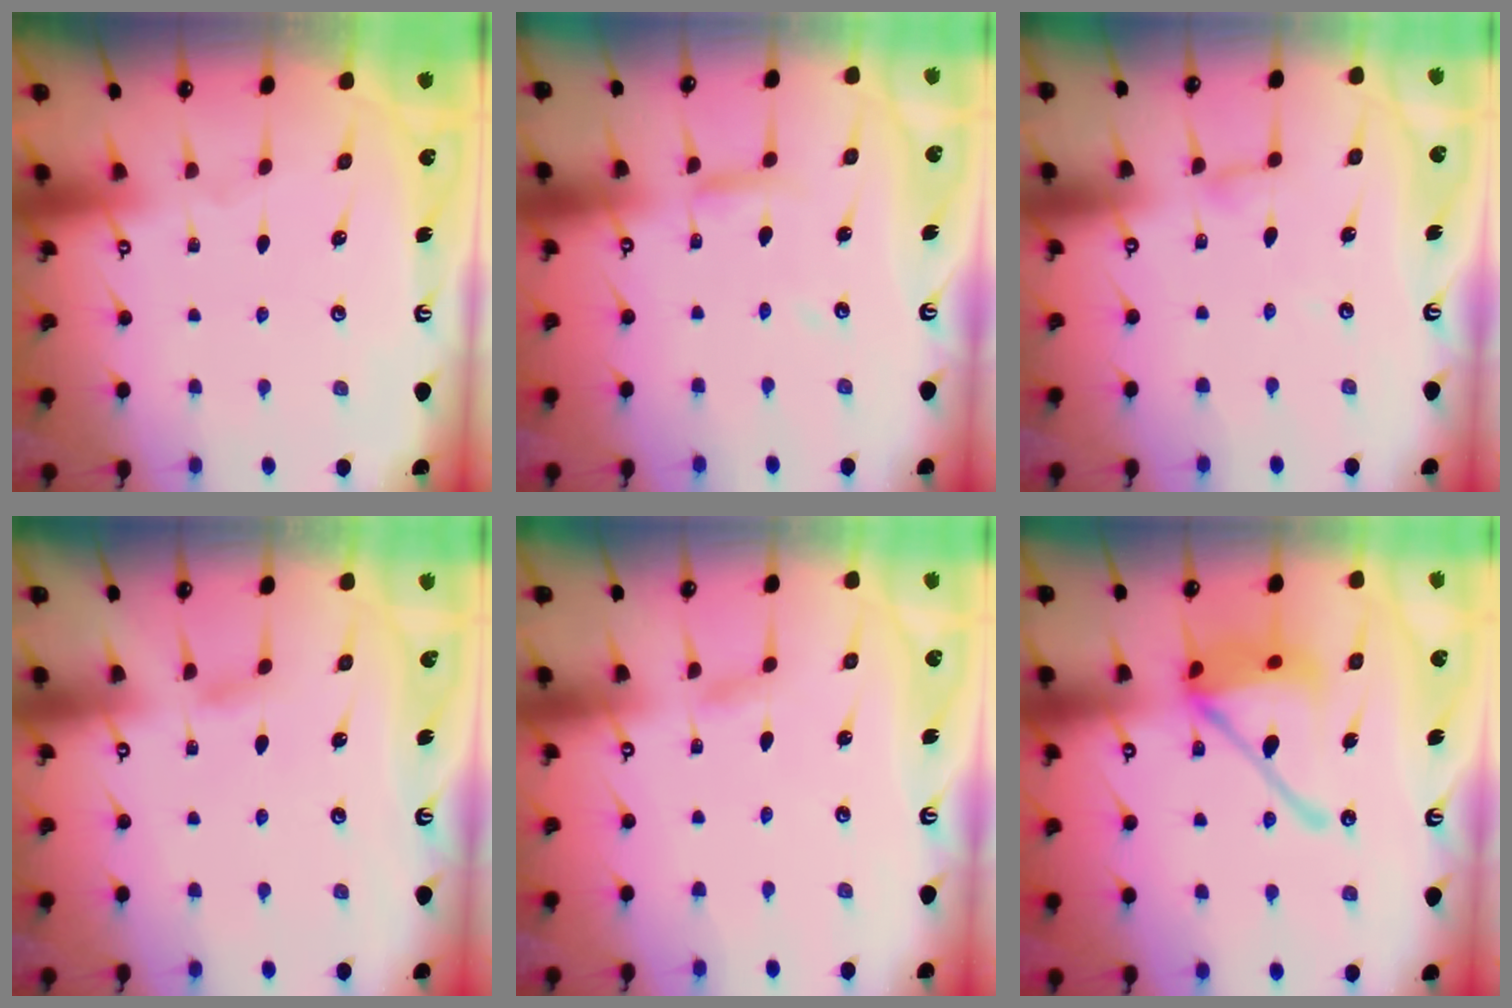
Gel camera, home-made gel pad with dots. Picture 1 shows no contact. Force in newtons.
{"total": 5.9, "press": 5.9, "slide": 0.5}
{"total": 2.8, "press": 2.7, "slide": 0.3}
{"total": 4.9, "press": 4.9, "slide": 0.5}
{"total": 2.5, "press": 2.5, "slide": 0.3}
{"total": 16.4, "press": 16.3, "slide": 2.2}